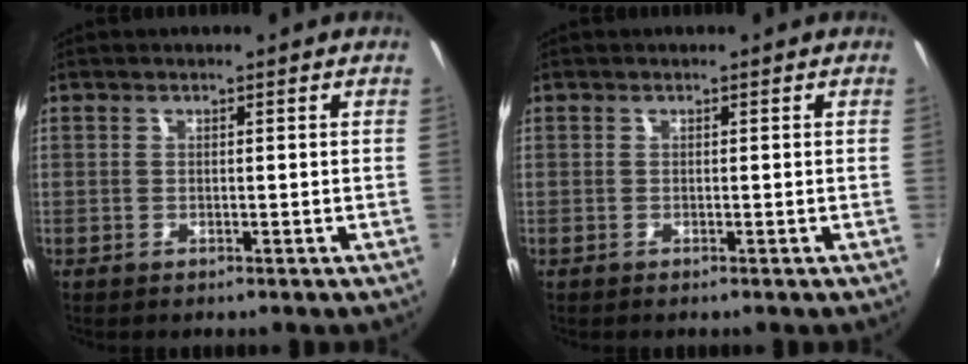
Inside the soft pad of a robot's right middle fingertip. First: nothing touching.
{"total": 0.0}